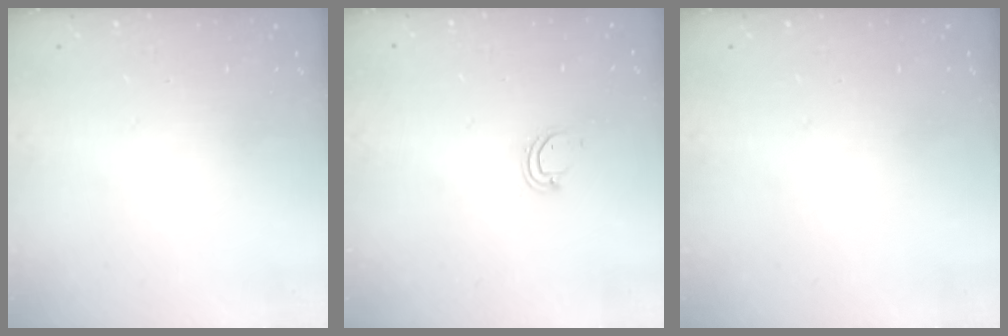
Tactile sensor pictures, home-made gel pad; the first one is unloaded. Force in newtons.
{"total": 3.6, "press": 3.6, "slide": 0.5}
{"total": 0.0}